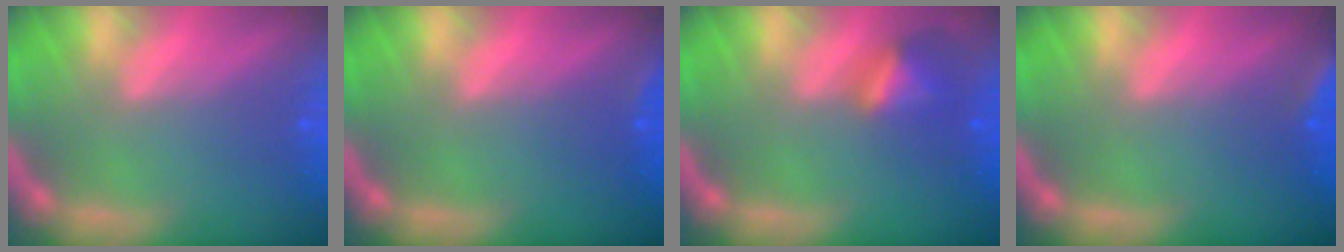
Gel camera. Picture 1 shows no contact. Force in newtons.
{"total": 0.9}
{"total": 2.9}
{"total": 2.4}